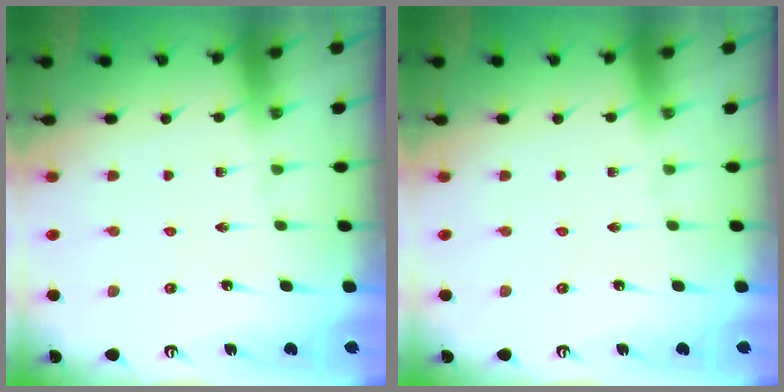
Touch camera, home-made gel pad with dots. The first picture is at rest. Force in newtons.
{"total": 0.0}